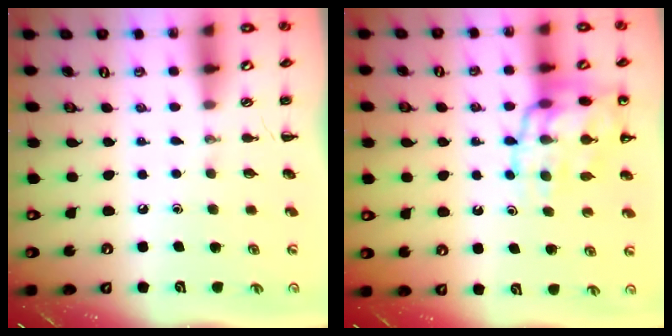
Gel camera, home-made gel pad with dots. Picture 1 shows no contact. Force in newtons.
{"total": 18.7, "press": 18.4, "slide": 3.4}